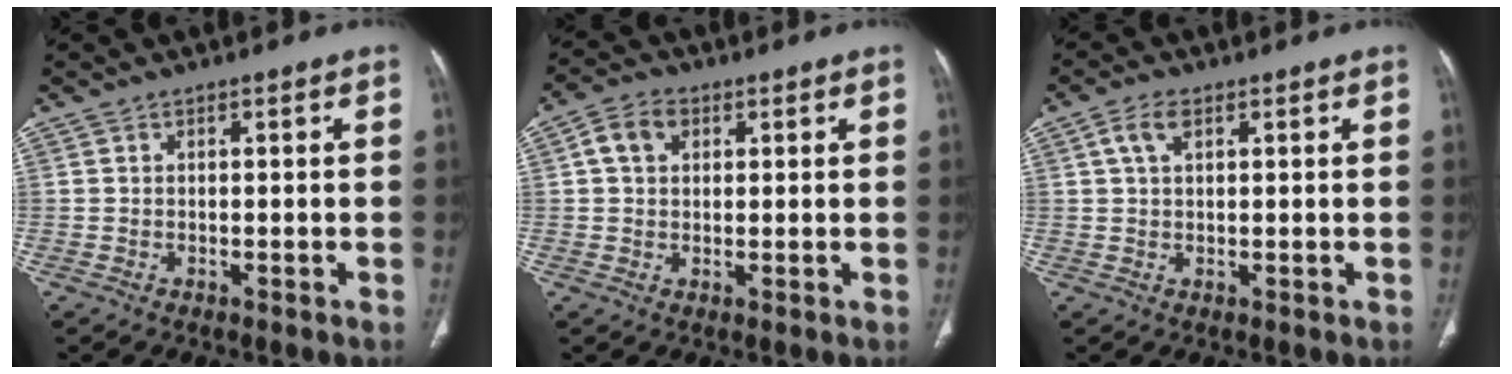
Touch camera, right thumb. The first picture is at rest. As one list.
[{"total": 5.4, "force": [1.6, 4.0, 3.2], "torque": [-0.049, 0.008, 0.027]}, {"total": 3.6, "force": [1.5, 2.0, 2.7], "torque": [-0.054, 0.008, 0.032]}]